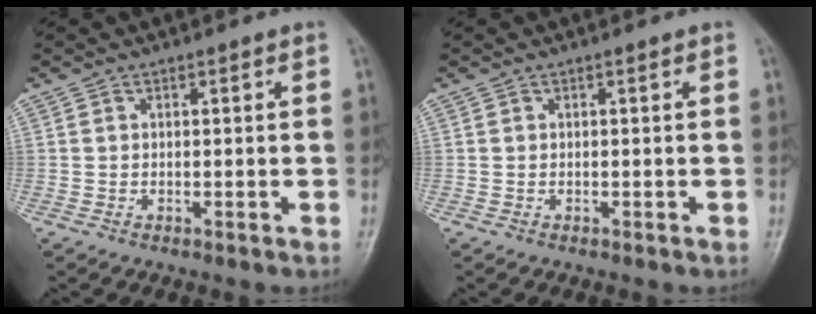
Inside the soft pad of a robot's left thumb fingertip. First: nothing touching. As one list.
[{"total": 0.0}]